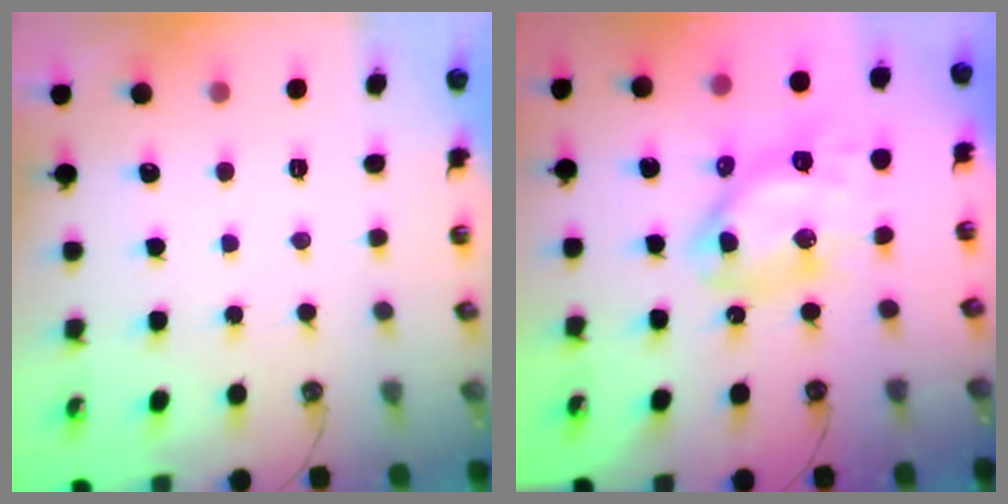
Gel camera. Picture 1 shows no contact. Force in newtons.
{"total": 12.8, "press": 12.7, "slide": 1.5}